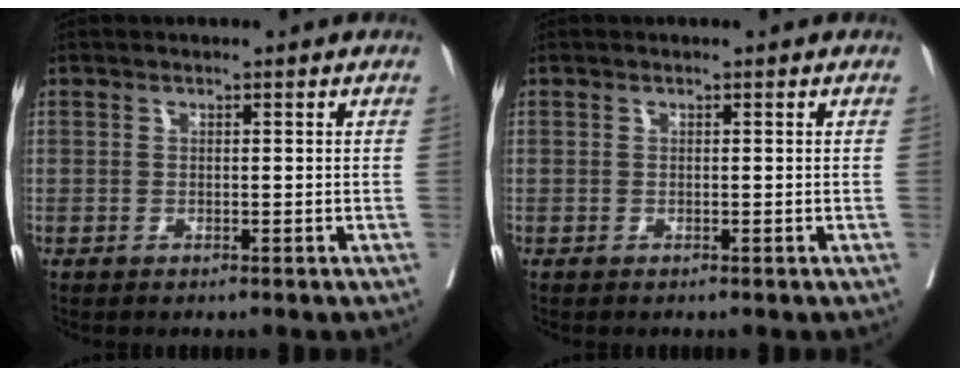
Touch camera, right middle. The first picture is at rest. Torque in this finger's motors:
{"motor_torque": [0.36, -0.50, -0.19, -0.11]}